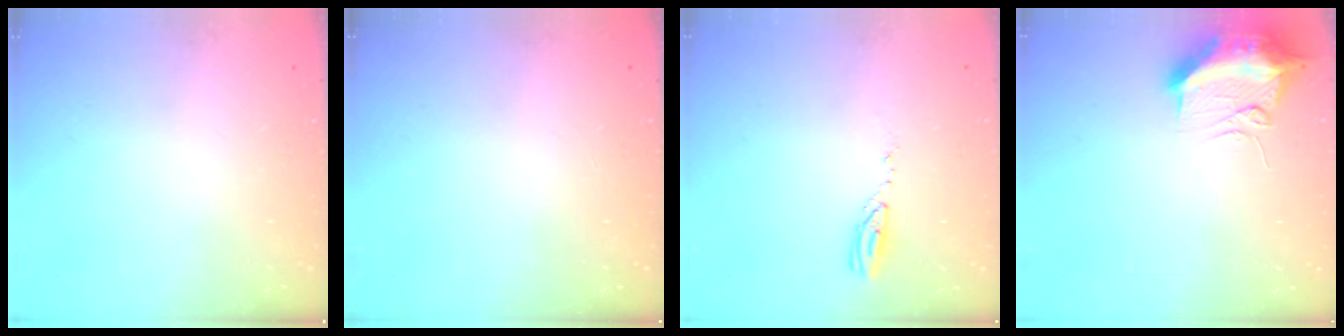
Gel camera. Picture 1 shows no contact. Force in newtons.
{"total": 0.0}
{"total": 3.7, "press": 3.7, "slide": 0.2}
{"total": 12.4, "press": 12.3, "slide": 1.3}